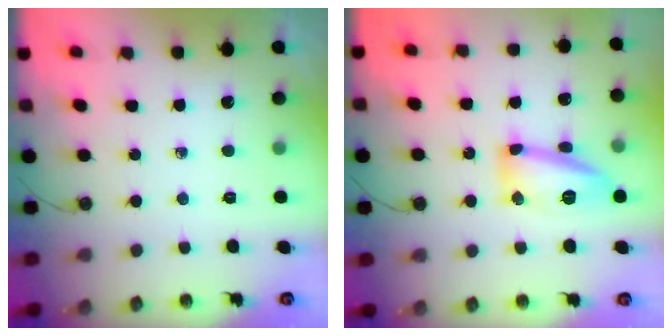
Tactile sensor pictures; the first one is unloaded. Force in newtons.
{"total": 13.7, "press": 13.7, "slide": 1.1}